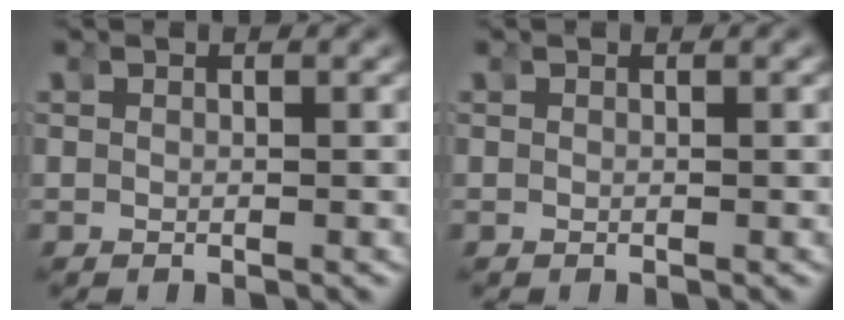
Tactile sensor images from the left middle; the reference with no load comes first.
{"total": 0.0}